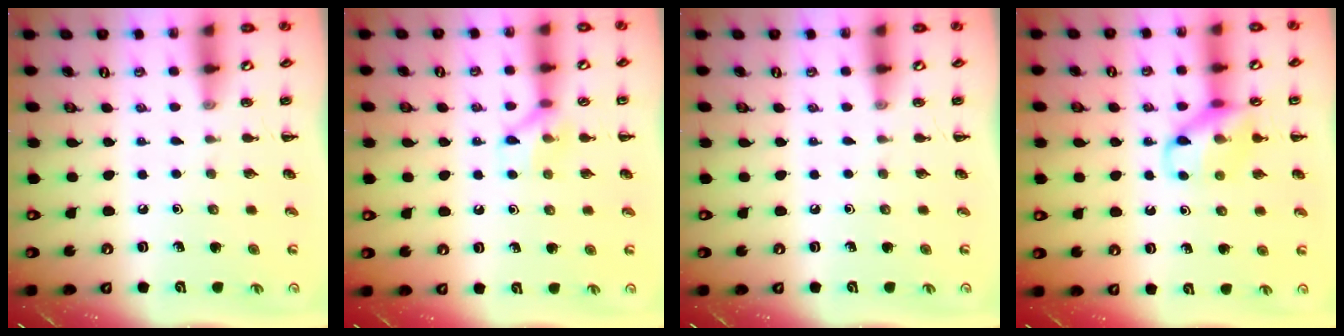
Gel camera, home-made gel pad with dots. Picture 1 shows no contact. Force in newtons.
{"total": 8.1, "press": 8.1, "slide": 0.7}
{"total": 0.0}
{"total": 13.2, "press": 13.2, "slide": 1.2}